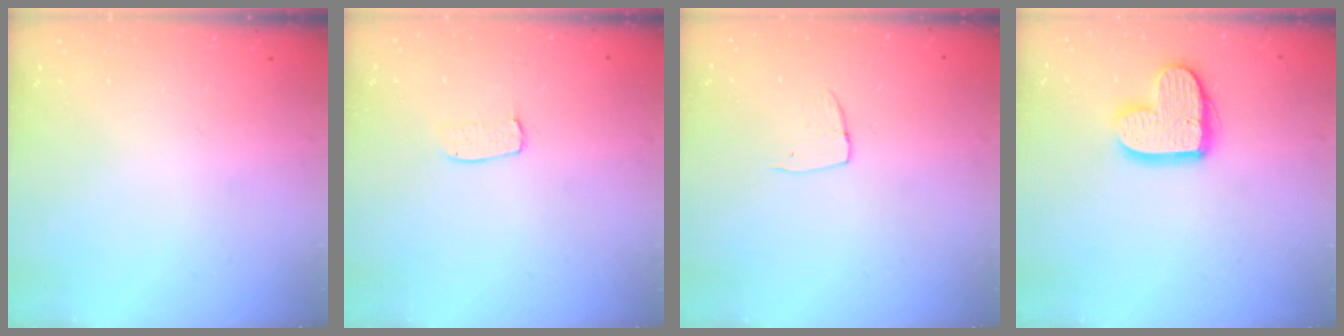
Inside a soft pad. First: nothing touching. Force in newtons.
{"total": 3.5, "press": 3.4, "slide": 0.2}
{"total": 4.8, "press": 4.8, "slide": 0.4}
{"total": 13.7, "press": 13.7, "slide": 0.9}